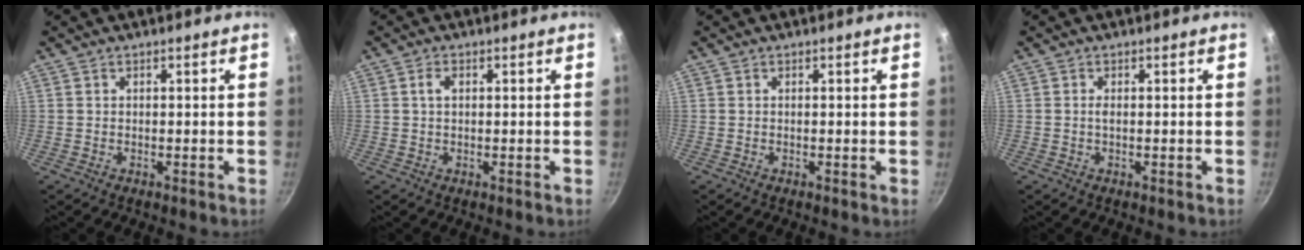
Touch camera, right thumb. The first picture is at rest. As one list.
[{"total": 2.0, "force": [0.5, 1.2, 1.6], "torque": [-0.026, 0.004, 0.008]}, {"total": 0.0}, {"total": 0.9, "force": [0.0, 0.3, 0.8], "torque": [-0.018, 0.001, 0.000]}]